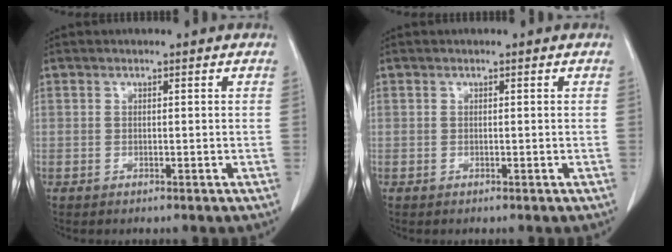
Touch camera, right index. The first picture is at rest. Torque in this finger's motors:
{"motor_torque": [0.00, 0.00, 0.00, 0.00]}